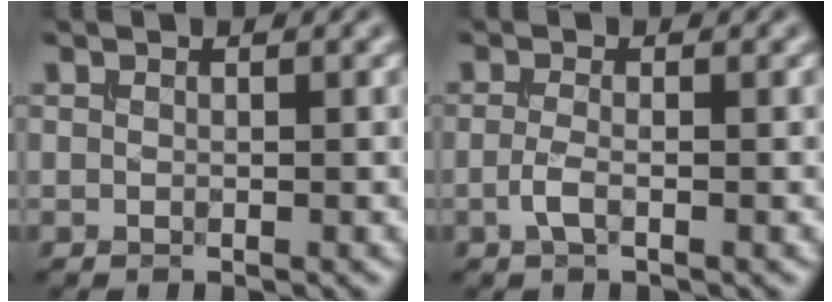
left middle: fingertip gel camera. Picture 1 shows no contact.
{"total": 1.6, "force": [-0.7, 0.4, 1.4], "torque": [-0.037, -0.001, -0.018]}